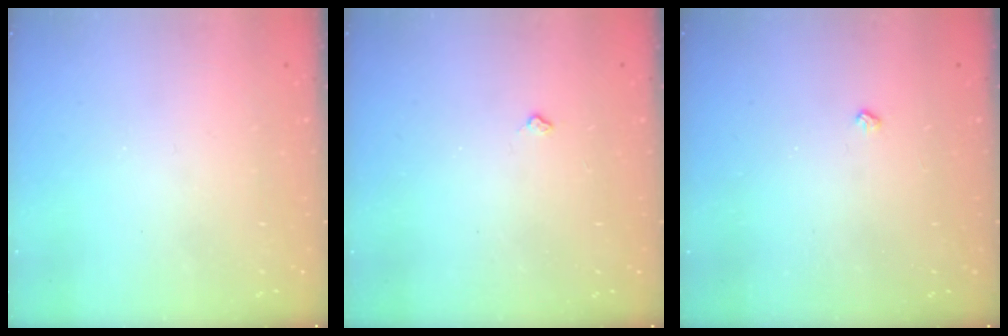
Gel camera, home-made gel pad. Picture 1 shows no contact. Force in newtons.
{"total": 2.8, "press": 2.8, "slide": 0.4}
{"total": 2.5, "press": 2.4, "slide": 0.5}